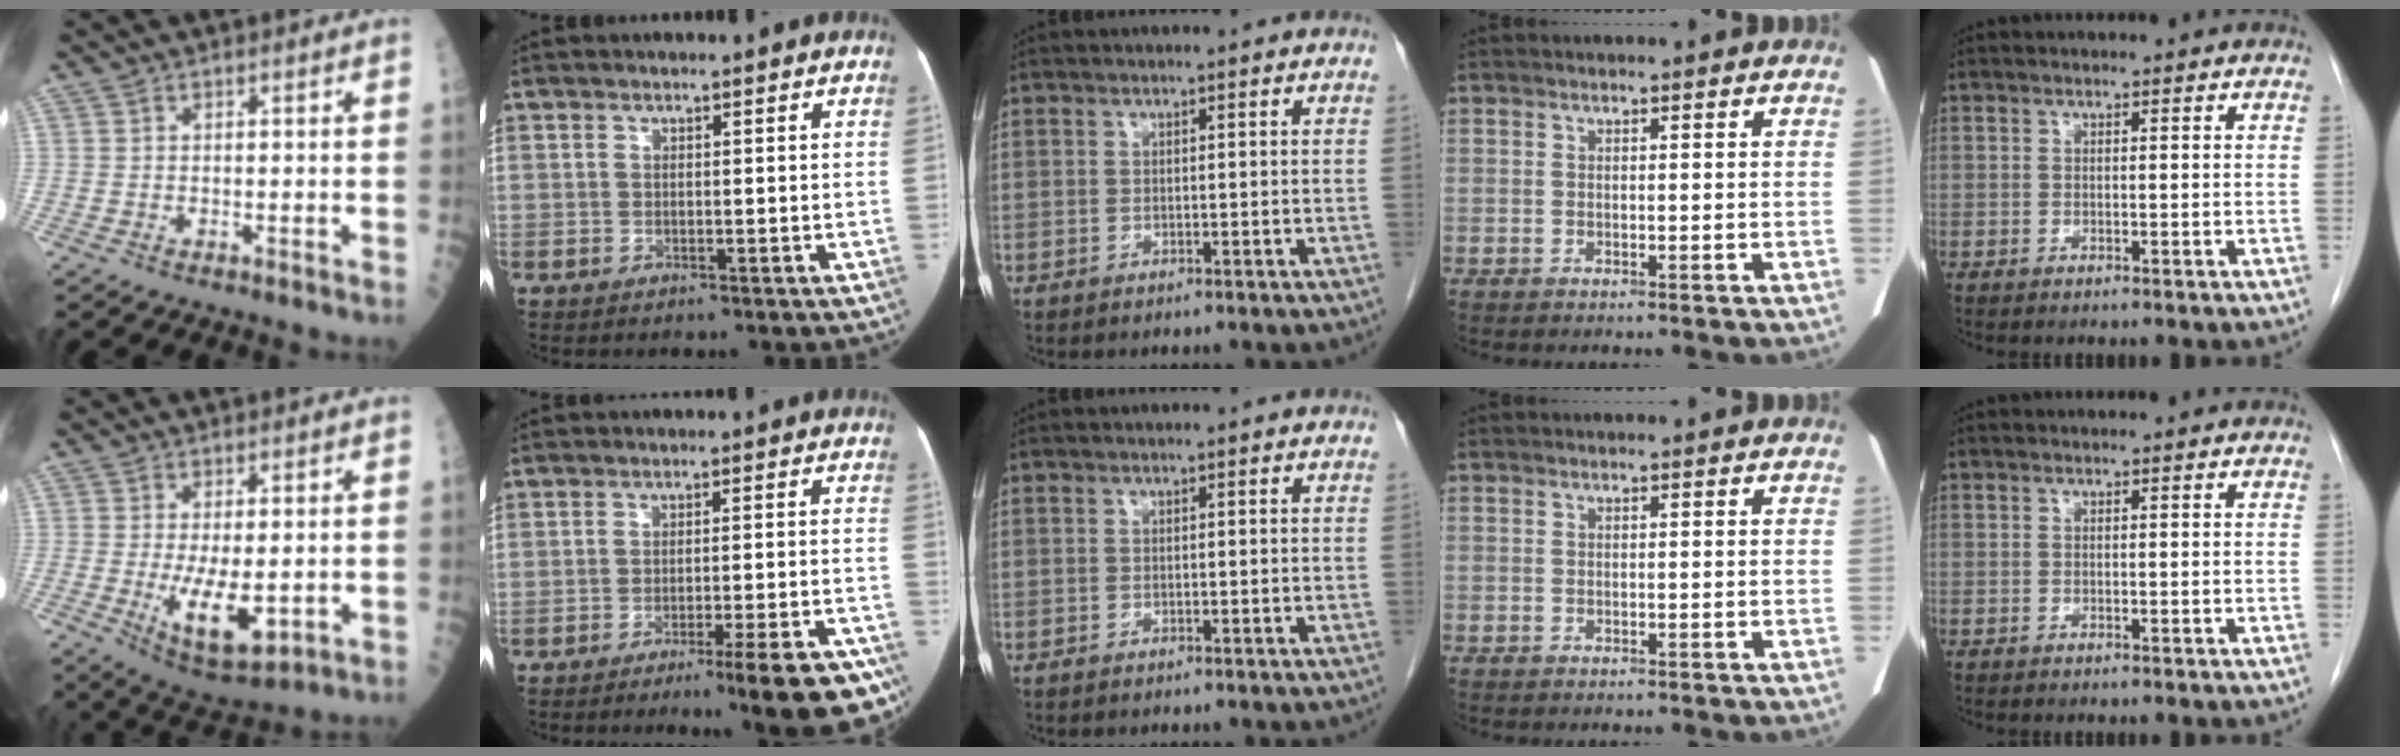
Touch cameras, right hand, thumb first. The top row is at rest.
{"thumb": {"total": 10.7, "force": [-1.4, 4.8, 9.5], "torque": [-0.146, -0.023, -0.006]}, "index": {"total": 13.1, "force": [-9.0, 1.2, 9.4], "torque": [-0.070, 0.017, -0.124]}}